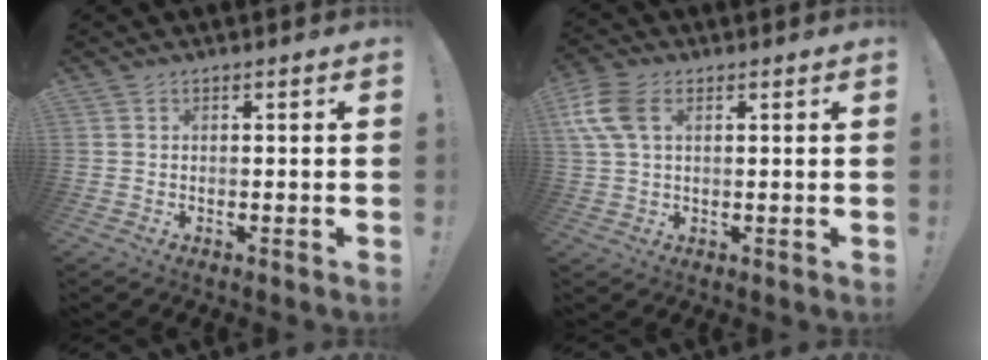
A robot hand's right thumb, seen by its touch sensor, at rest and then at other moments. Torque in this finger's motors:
{"motor_torque": [0.09, 0.08, 0.35, 0.34, 0.04]}